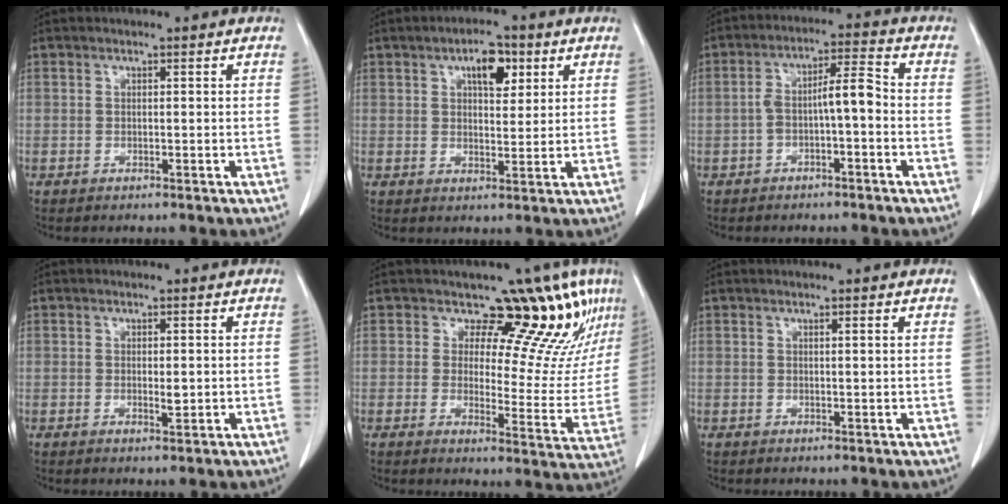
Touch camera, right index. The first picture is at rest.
{"total": 5.7, "force": [2.7, 2.4, 4.4], "torque": [-0.071, 0.007, 0.041]}
{"total": 6.1, "force": [-1.3, 1.4, 5.8], "torque": [-0.106, 0.029, -0.022]}
{"total": 1.4, "force": [-0.1, 0.4, 1.3], "torque": [-0.022, -0.003, 0.000]}
{"total": 14.4, "force": [10.6, 4.8, 8.5], "torque": [-0.085, -0.039, 0.107]}
{"total": 1.0, "force": [0.6, -0.1, 0.8], "torque": [-0.014, 0.001, 0.009]}